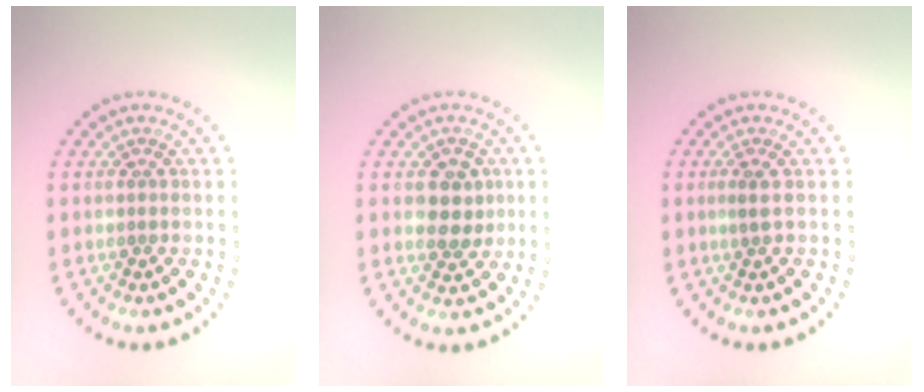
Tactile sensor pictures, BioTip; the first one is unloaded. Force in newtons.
{"total": 2.8, "press": 2.8, "slide": 0.7}
{"total": 1.0, "press": 0.8, "slide": 0.6}